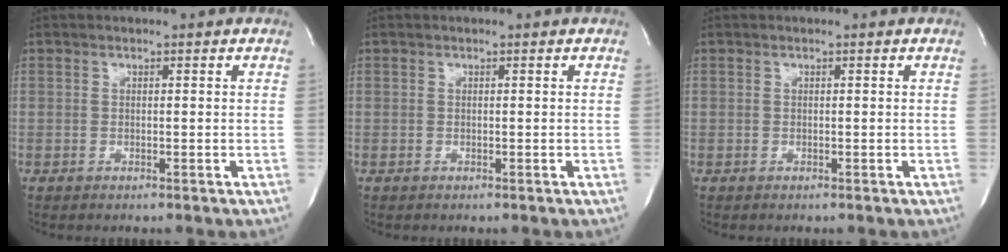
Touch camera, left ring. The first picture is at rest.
{"total": 0.0}
{"total": 0.0}